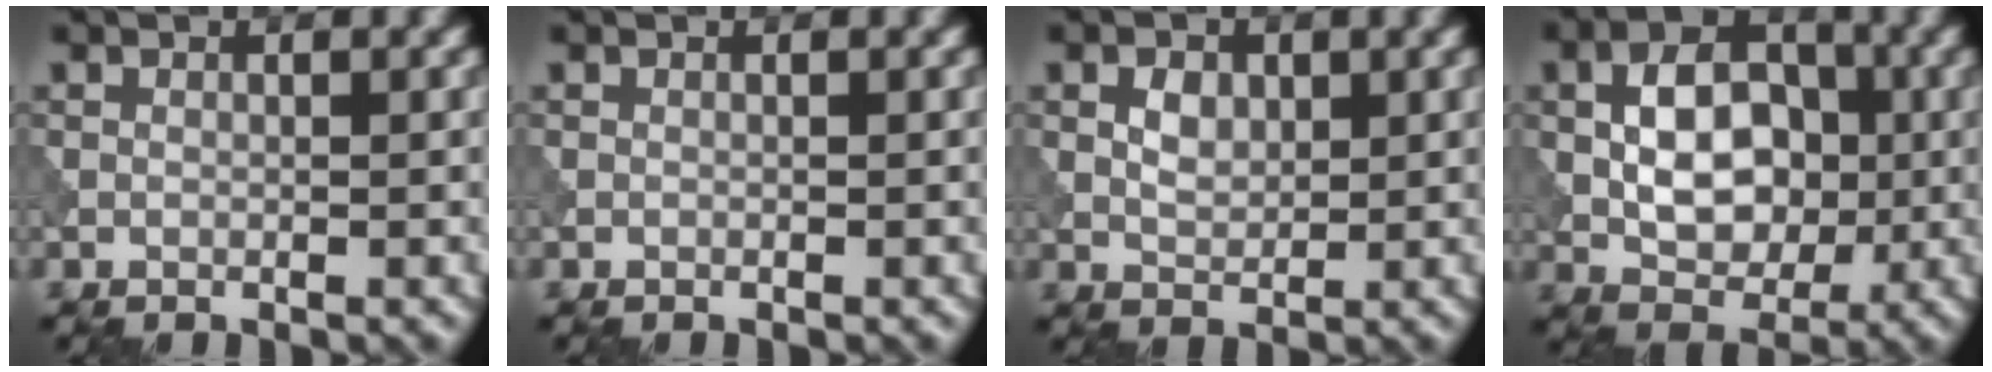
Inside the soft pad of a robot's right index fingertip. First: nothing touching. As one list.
[{"total": 0.0}, {"total": 2.2, "force": [0.6, 1.5, 1.5], "torque": [-0.028, -0.001, 0.010]}, {"total": 6.8, "force": [0.0, 4.6, 5.0], "torque": [-0.076, 0.005, -0.001]}]